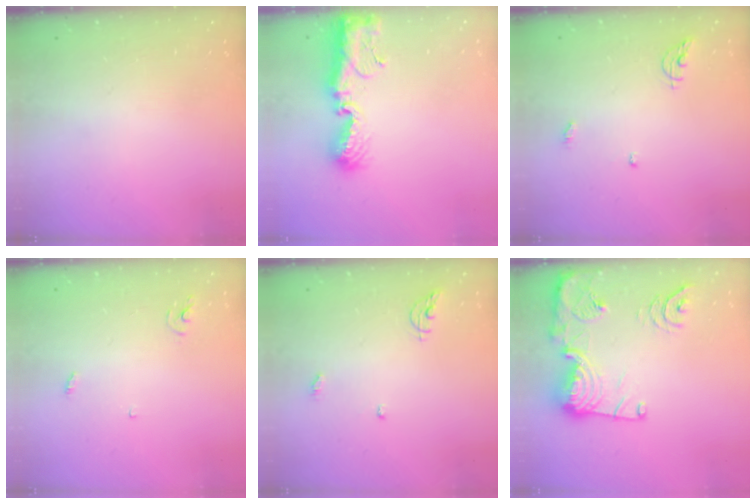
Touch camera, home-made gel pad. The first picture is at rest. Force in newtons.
{"total": 9.7, "press": 9.6, "slide": 0.9}
{"total": 6.3, "press": 6.2, "slide": 0.6}
{"total": 3.0, "press": 3.0, "slide": 0.2}
{"total": 6.3, "press": 6.2, "slide": 0.6}
{"total": 21.3, "press": 21.2, "slide": 1.9}